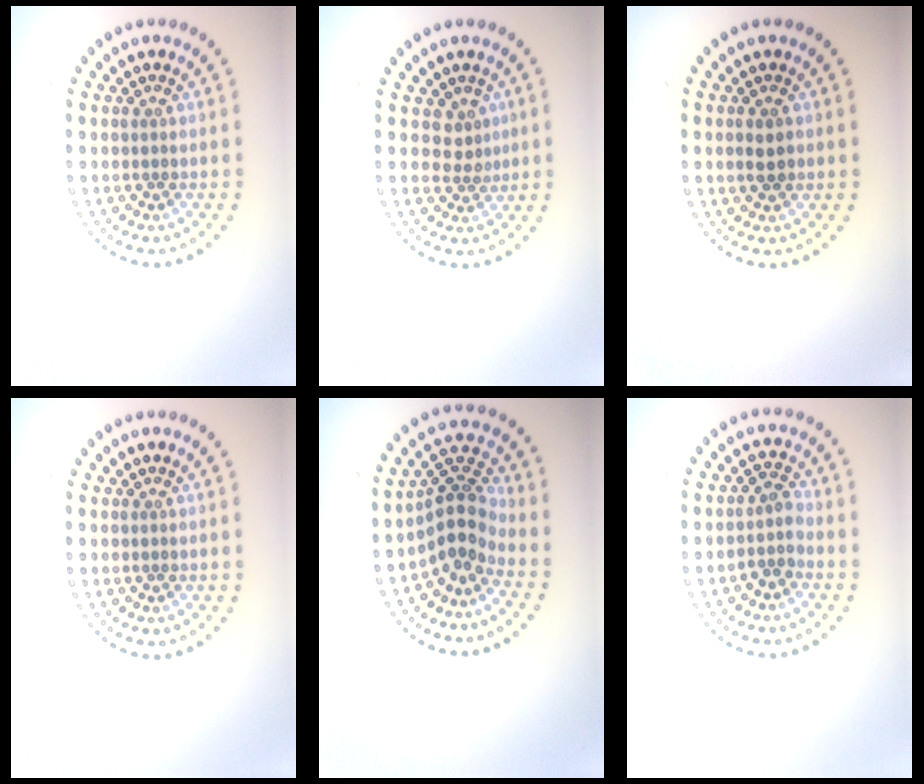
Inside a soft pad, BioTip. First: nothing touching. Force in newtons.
{"total": 1.9, "press": 1.4, "slide": 1.3}
{"total": 1.6, "press": 1.6, "slide": 0.1}
{"total": 0.0}
{"total": 4.0, "press": 2.9, "slide": 2.7}
{"total": 1.9, "press": 1.6, "slide": 1.1}